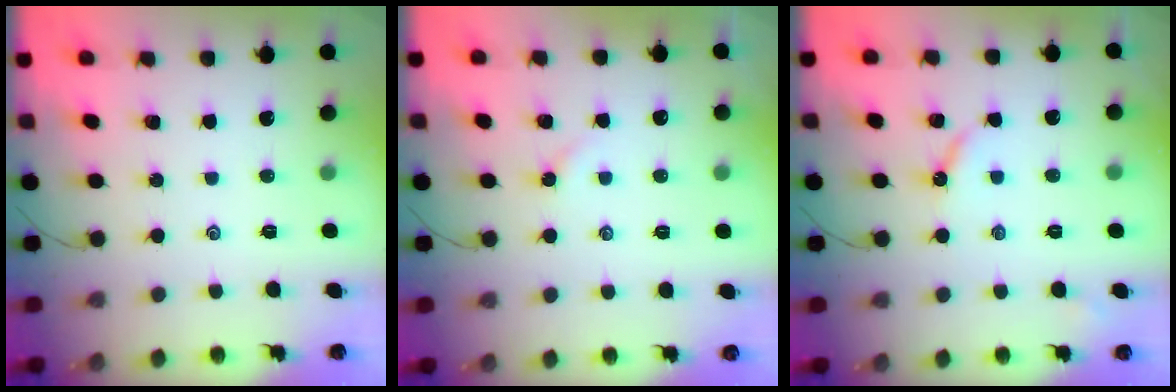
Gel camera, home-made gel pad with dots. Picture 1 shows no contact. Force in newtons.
{"total": 2.1, "press": 2.1, "slide": 0.4}
{"total": 4.2, "press": 4.2, "slide": 0.4}